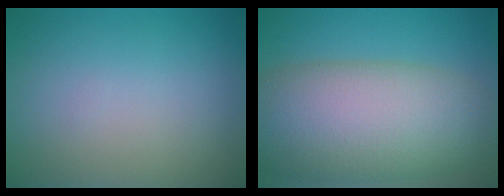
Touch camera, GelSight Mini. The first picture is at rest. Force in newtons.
{"total": 11.9, "press": 11.8, "slide": 0.6}